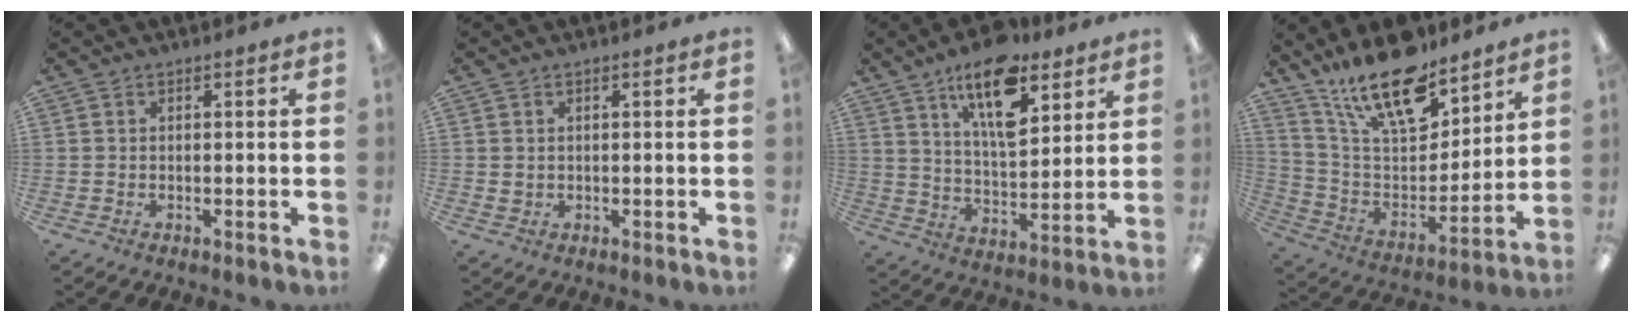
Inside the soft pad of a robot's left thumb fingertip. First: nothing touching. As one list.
[{"total": 0.8, "force": [0.3, 0.7, 0.1], "torque": [-0.004, 0.004, 0.006]}, {"total": 16.2, "force": [10.3, 7.0, 10.4], "torque": [-0.159, -0.047, 0.171]}, {"total": 20.0, "force": [14.9, 7.8, 10.8], "torque": [-0.199, -0.088, 0.264]}]